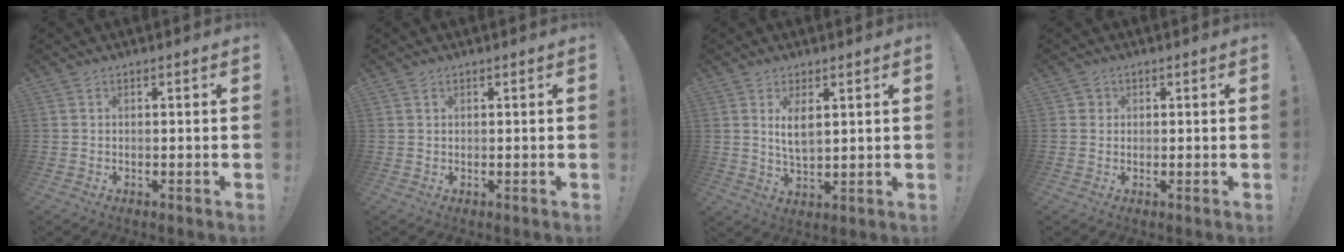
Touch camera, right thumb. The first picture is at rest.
{"total": 1.0, "force": [0.7, 0.6, 0.4], "torque": [-0.002, -0.002, 0.013]}
{"total": 5.6, "force": [2.1, 2.4, 4.6], "torque": [-0.086, -0.009, 0.033]}
{"total": 1.7, "force": [0.6, 1.6, 0.3], "torque": [0.001, -0.001, 0.010]}